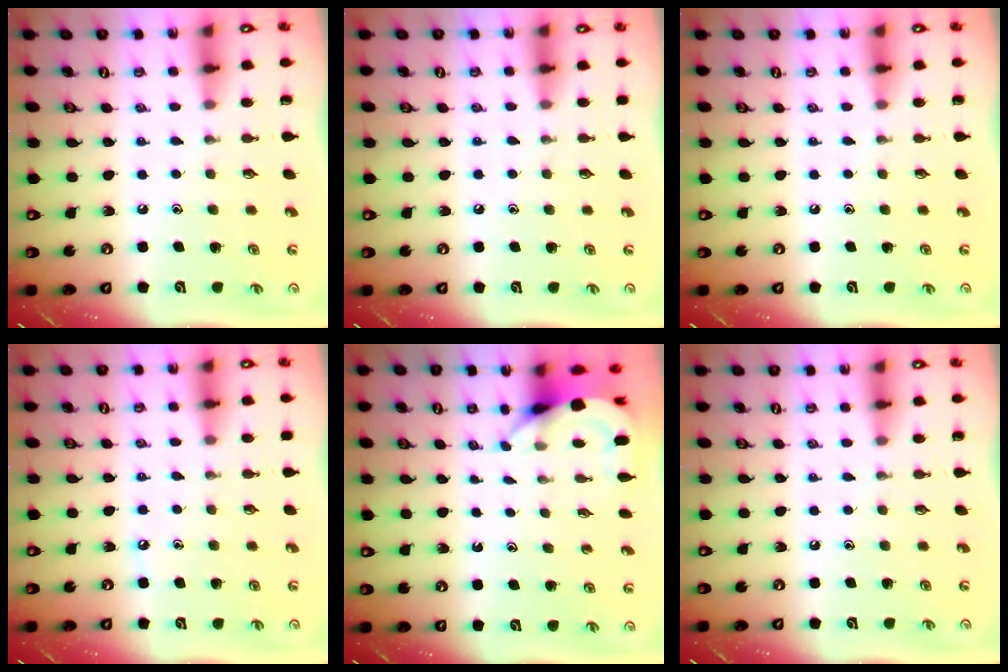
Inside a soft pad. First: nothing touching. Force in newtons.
{"total": 3.7, "press": 3.6, "slide": 0.6}
{"total": 0.0}
{"total": 2.9, "press": 2.8, "slide": 0.4}
{"total": 3.9, "press": 3.9, "slide": 0.3}
{"total": 0.0}